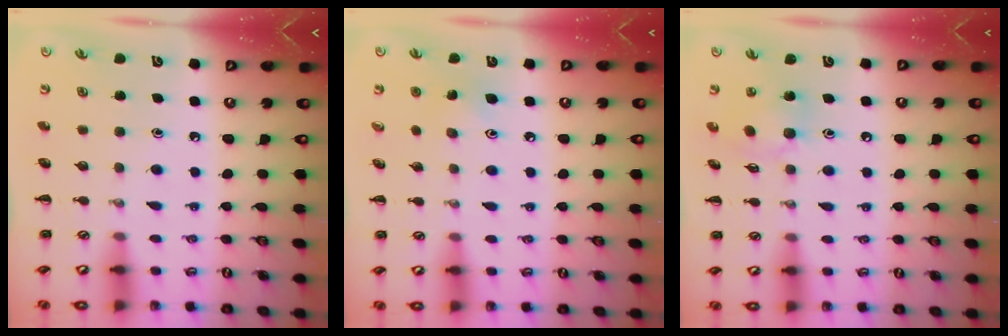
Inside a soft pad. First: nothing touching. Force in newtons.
{"total": 2.9, "press": 2.8, "slide": 0.8}
{"total": 9.2, "press": 9.1, "slide": 0.9}